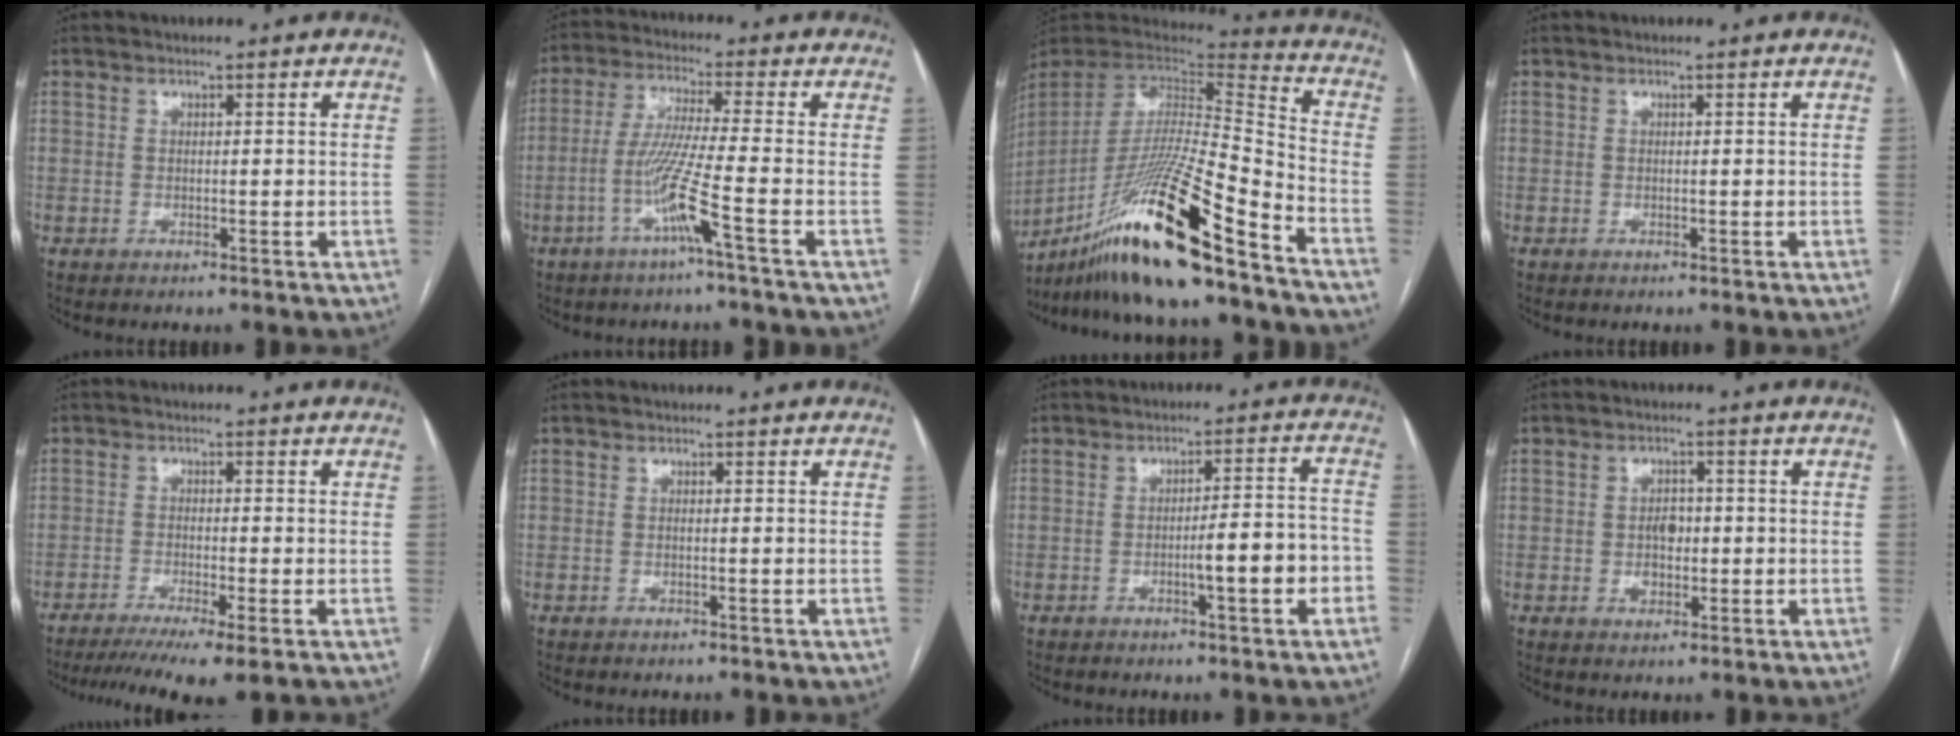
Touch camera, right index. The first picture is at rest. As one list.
[{"total": 8.2, "force": [-3.5, -1.7, 7.2], "torque": [-0.147, -0.008, -0.075]}, {"total": 25.5, "force": [-18.1, 0.2, 17.9], "torque": [-0.334, -0.036, -0.330]}, {"total": 0.0}, {"total": 9.0, "force": [-6.3, -0.1, 6.5], "torque": [-0.102, -0.016, -0.098]}, {"total": 0.0}, {"total": 7.5, "force": [-2.6, 0.6, 7.0], "torque": [-0.097, 0.018, -0.033]}, {"total": 3.3, "force": [-0.3, 2.4, 2.3], "torque": [-0.033, 0.006, -0.001]}]